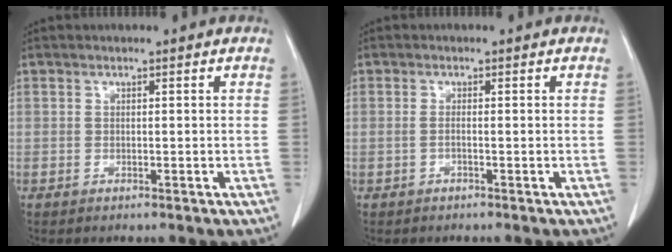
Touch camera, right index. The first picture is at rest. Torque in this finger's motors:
{"motor_torque": [-0.12, 0.11, -0.03, -0.01]}